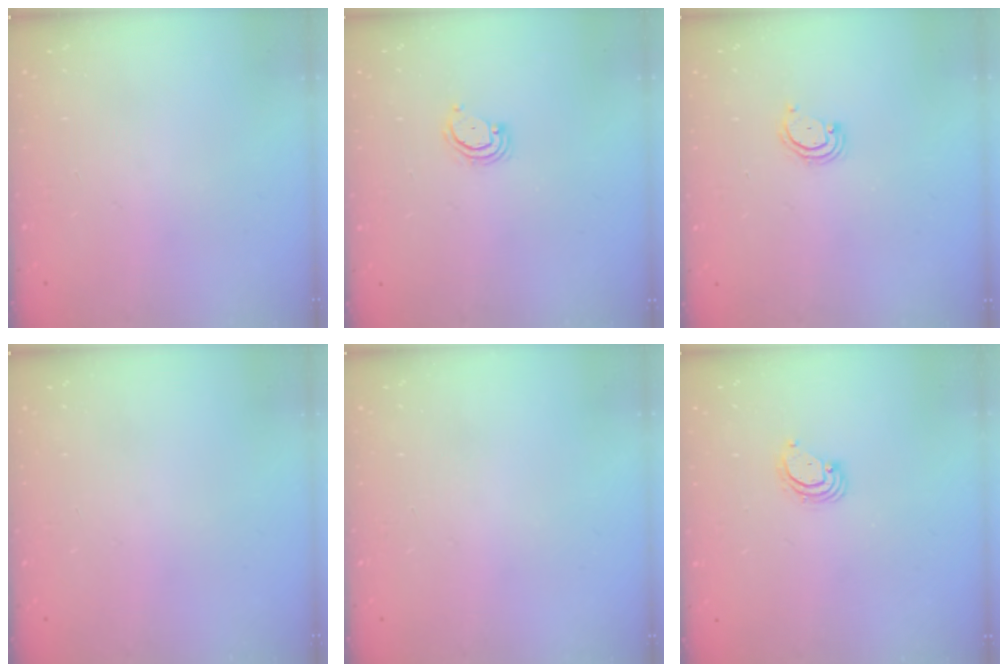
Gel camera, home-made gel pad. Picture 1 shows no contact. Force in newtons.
{"total": 3.1, "press": 3.1, "slide": 0.5}
{"total": 3.3, "press": 3.3, "slide": 0.5}
{"total": 0.0}
{"total": 0.0}
{"total": 3.0, "press": 3.0, "slide": 0.2}